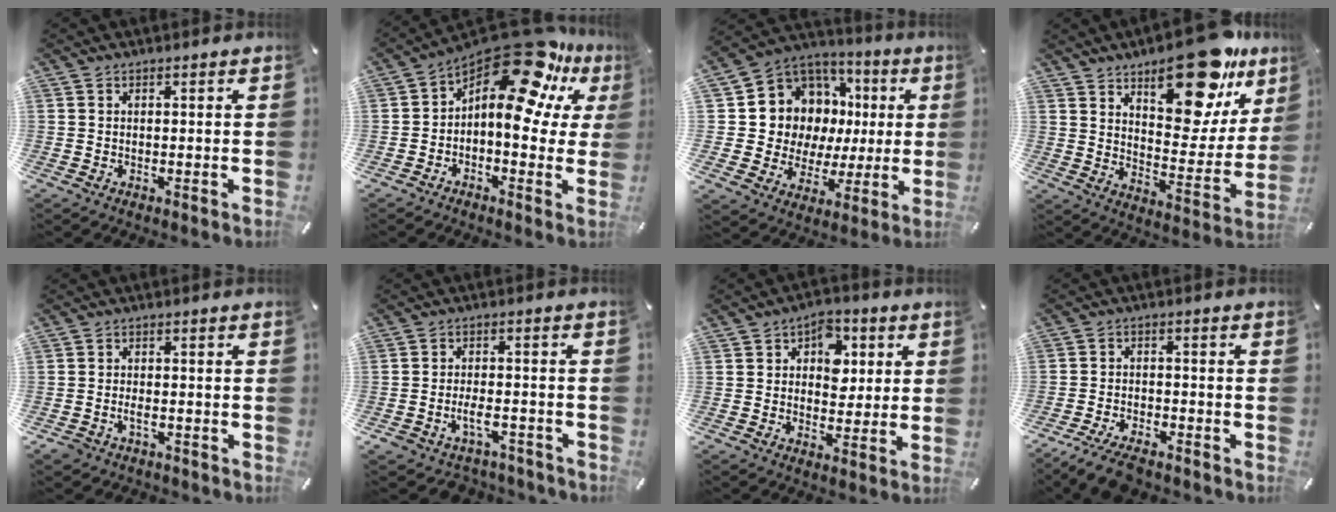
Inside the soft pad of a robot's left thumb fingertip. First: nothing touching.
{"total": 19.2, "force": [11.6, 7.7, 13.3], "torque": [-0.191, -0.090, 0.192]}
{"total": 11.7, "force": [2.5, 11.0, 2.8], "torque": [-0.047, -0.047, 0.068]}
{"total": 21.2, "force": [14.6, 8.9, 12.6], "torque": [-0.163, -0.101, 0.240]}
{"total": 3.0, "force": [-1.7, 2.1, 1.4], "torque": [-0.039, 0.001, -0.035]}
{"total": 6.2, "force": [-3.1, 3.9, 3.7], "torque": [-0.070, 0.009, -0.053]}
{"total": 8.2, "force": [1.5, 6.5, 4.8], "torque": [-0.050, -0.001, 0.019]}
{"total": 7.0, "force": [-5.7, 2.5, 3.2], "torque": [-0.069, 0.020, -0.109]}